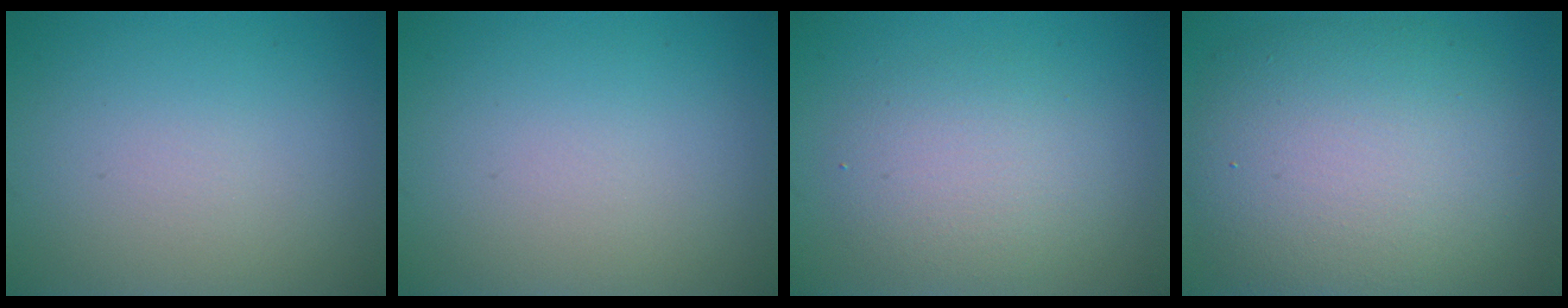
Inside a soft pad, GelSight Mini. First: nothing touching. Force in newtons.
{"total": 0.0}
{"total": 3.6, "press": 3.6, "slide": 0.2}
{"total": 10.2, "press": 10.2, "slide": 0.9}